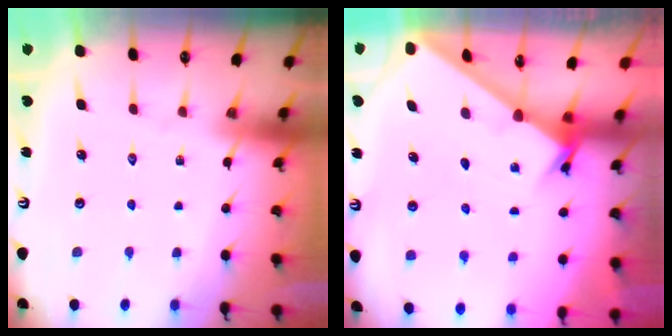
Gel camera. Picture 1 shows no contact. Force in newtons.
{"total": 2.0, "press": 2.0, "slide": 0.1}